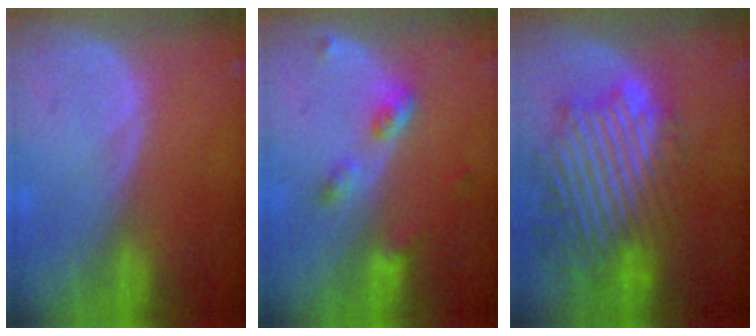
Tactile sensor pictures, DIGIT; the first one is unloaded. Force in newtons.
{"total": 4.3, "press": 3.9, "slide": 1.8}
{"total": 12.9, "press": 11.5, "slide": 5.8}